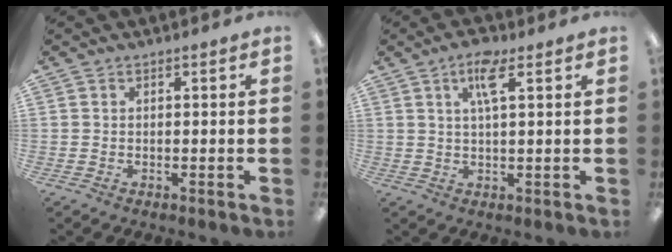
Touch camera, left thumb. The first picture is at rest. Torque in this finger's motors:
{"motor_torque": [-0.25, -0.09, 0.05, -0.02, 0.07]}